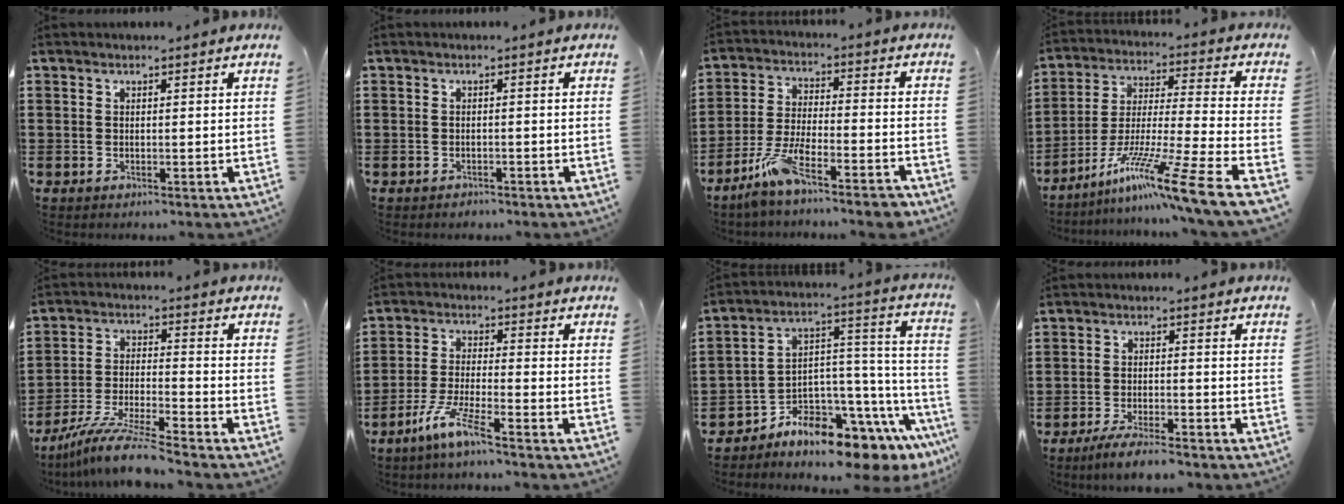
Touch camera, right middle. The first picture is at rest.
{"total": 0.8, "force": [-0.7, 0.3, 0.0], "torque": [0.000, 0.002, -0.016]}
{"total": 8.8, "force": [-6.4, 1.7, 5.8], "torque": [-0.125, -0.002, -0.124]}
{"total": 13.7, "force": [-9.7, -0.6, 9.6], "torque": [-0.178, -0.002, -0.187]}
{"total": 9.1, "force": [-8.0, 0.0, 4.4], "torque": [-0.093, -0.004, -0.158]}
{"total": 6.3, "force": [-4.6, 0.3, 4.3], "torque": [-0.095, -0.009, -0.089]}
{"total": 6.3, "force": [-6.0, 1.8, 1.1], "torque": [-0.027, -0.027, -0.118]}
{"total": 4.2, "force": [-3.7, 0.2, 1.9], "torque": [-0.038, -0.003, -0.072]}